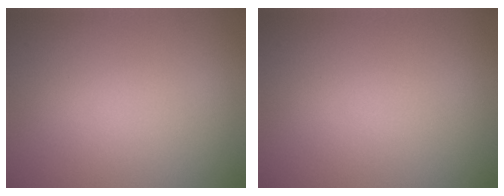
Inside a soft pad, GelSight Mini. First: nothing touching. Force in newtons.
{"total": 0.0}